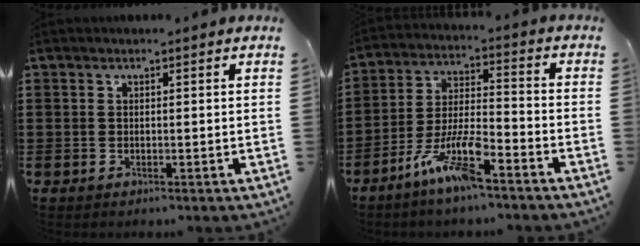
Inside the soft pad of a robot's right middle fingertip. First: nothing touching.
{"total": 9.0, "force": [-6.3, 1.6, 6.2], "torque": [-0.139, -0.005, -0.120]}